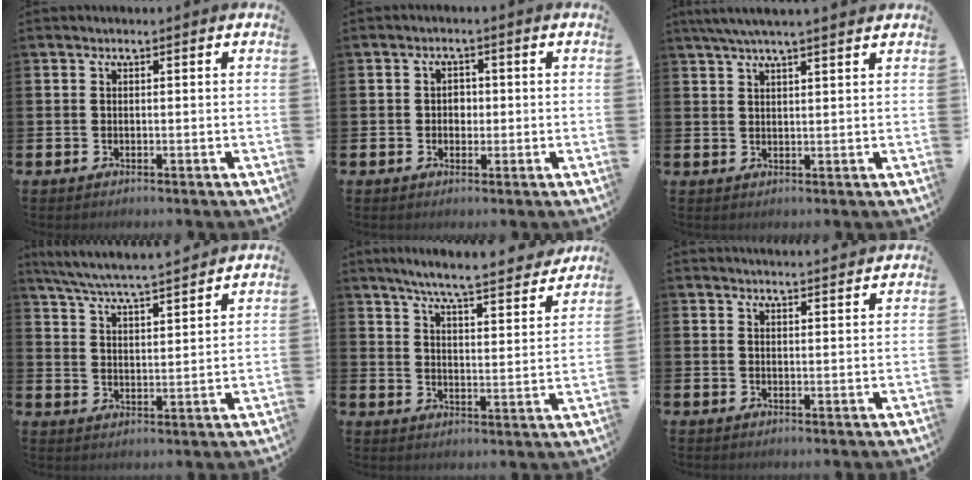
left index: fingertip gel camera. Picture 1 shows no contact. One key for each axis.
{"total": 2.2, "fx": 0.0, "fy": 1.8, "fz": 1.1, "tx": -0.003, "ty": -0.001, "tz": -0.008}
{"total": 4.4, "fx": 3.8, "fy": 0.1, "fz": 2.1, "tx": -0.045, "ty": -0.006, "tz": 0.069}
{"total": 6.3, "fx": 6.1, "fy": 0.0, "fz": 1.6, "tx": -0.052, "ty": -0.042, "tz": 0.106}
{"total": 7.1, "fx": 6.8, "fy": -0.1, "fz": 2.2, "tx": -0.060, "ty": -0.049, "tz": 0.114}
{"total": 2.6, "fx": 2.6, "fy": -0.2, "fz": -0.1, "tx": 0.010, "ty": -0.019, "tz": 0.044}